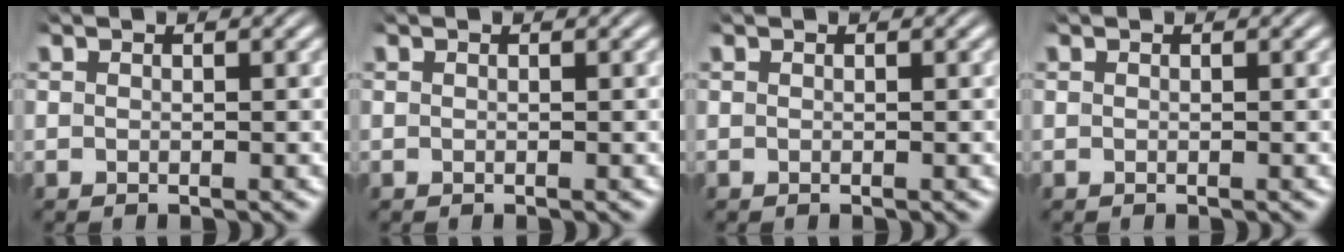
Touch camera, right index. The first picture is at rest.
{"total": 0.0}
{"total": 0.0}
{"total": 0.0}